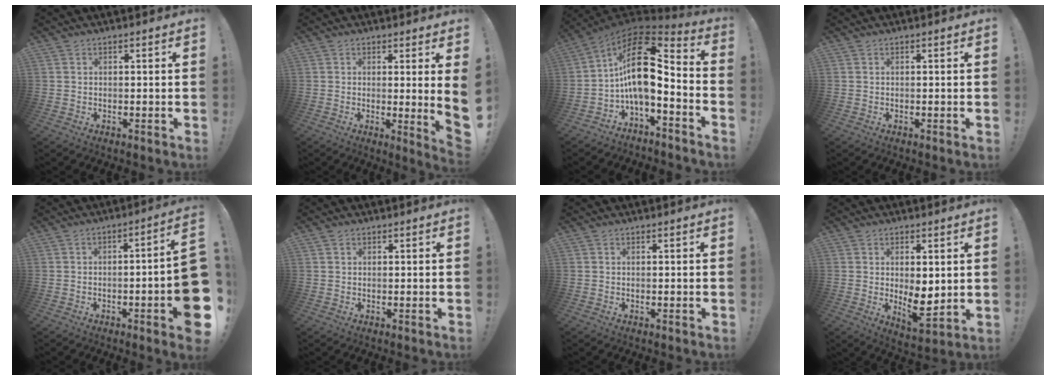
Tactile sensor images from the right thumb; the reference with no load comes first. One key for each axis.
{"total": 4.8, "fx": 1.4, "fy": -0.7, "fz": 4.6, "tx": -0.057, "ty": -0.025, "tz": 0.021}
{"total": 17.2, "fx": 2.0, "fy": 8.2, "fz": 15.0, "tx": -0.265, "ty": -0.009, "tz": 0.036}
{"total": 0.0}
{"total": 11.4, "fx": -3.0, "fy": 1.0, "fz": 11.0, "tx": -0.143, "ty": -0.002, "tz": -0.041}
{"total": 0.7, "fx": 0.5, "fy": 0.6, "fz": 0.1, "tx": 0.005, "ty": -0.001, "tz": 0.007}
{"total": 0.0}
{"total": 7.7, "fx": -0.1, "fy": 3.6, "fz": 6.8, "tx": -0.093, "ty": -0.016, "tz": 0.003}